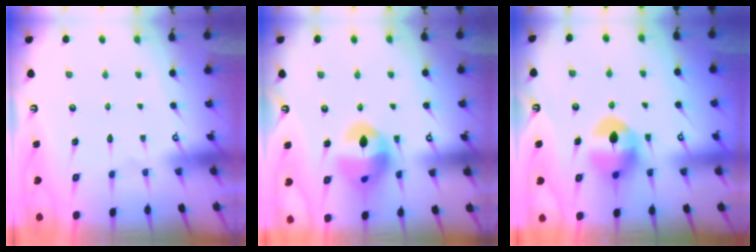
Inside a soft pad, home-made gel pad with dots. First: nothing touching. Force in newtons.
{"total": 15.0, "press": 14.9, "slide": 1.7}
{"total": 11.3, "press": 11.3, "slide": 0.5}